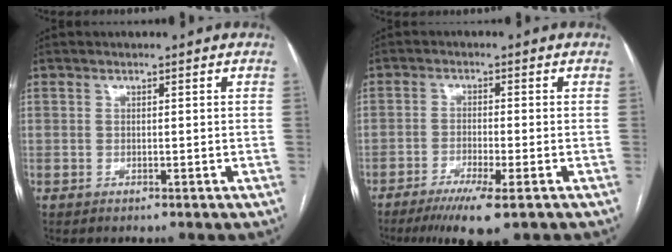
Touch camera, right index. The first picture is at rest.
{"total": 7.3, "force": [-4.7, 0.4, 5.6], "torque": [-0.094, -0.017, -0.076]}